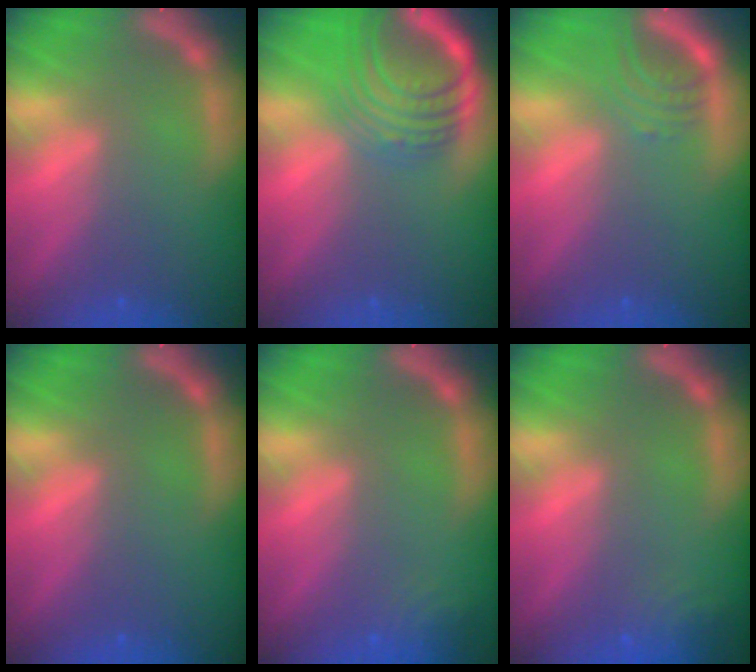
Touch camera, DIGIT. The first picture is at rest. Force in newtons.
{"total": 9.5}
{"total": 3.0}
{"total": 0.0}
{"total": 2.4}
{"total": 3.0}